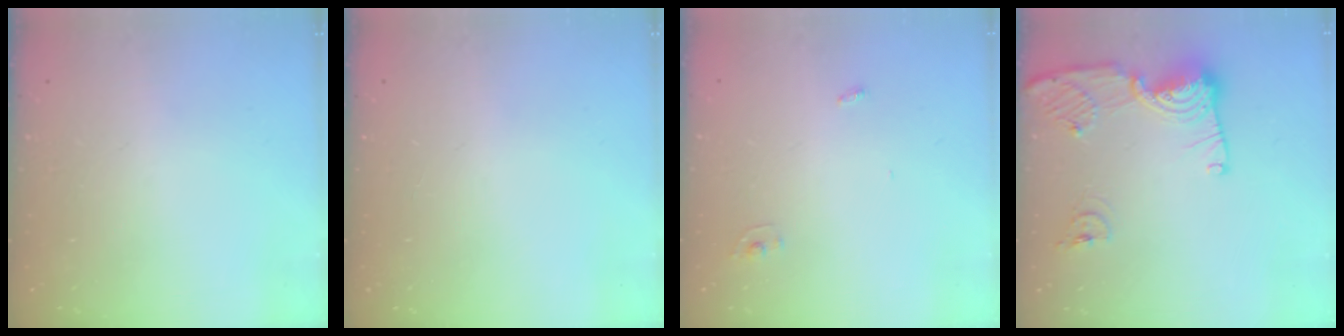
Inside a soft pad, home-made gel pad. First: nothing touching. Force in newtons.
{"total": 0.0}
{"total": 2.4, "press": 2.4, "slide": 0.2}
{"total": 14.2, "press": 14.1, "slide": 1.6}